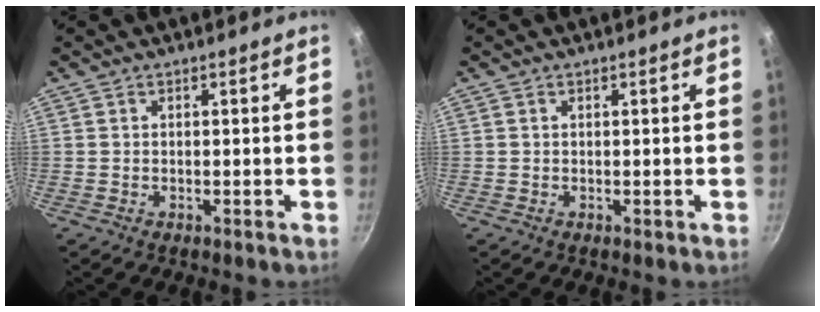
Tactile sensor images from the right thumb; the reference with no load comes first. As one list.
[{"total": 0.0}]